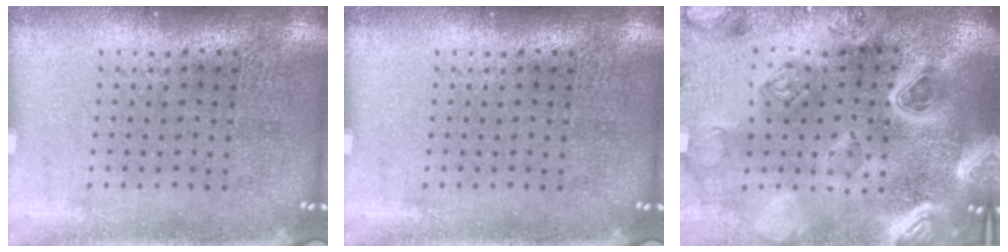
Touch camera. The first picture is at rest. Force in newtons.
{"total": 0.0}
{"total": 5.1, "press": 4.3, "slide": 2.8}